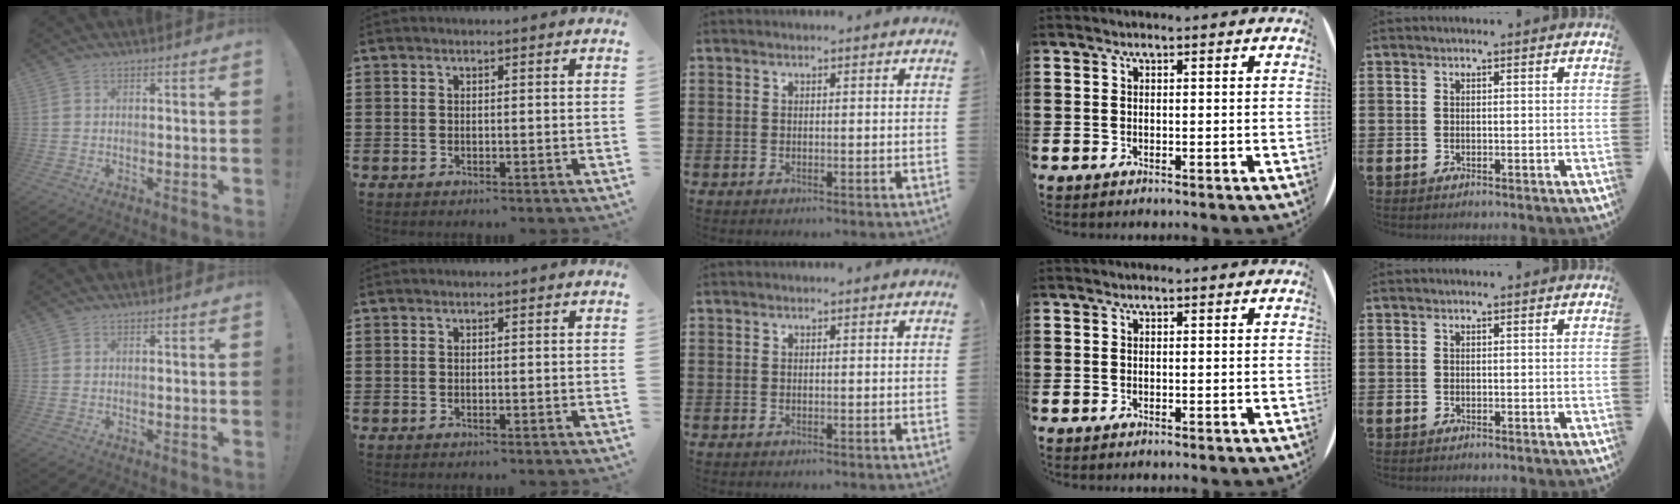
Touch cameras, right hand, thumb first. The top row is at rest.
{}